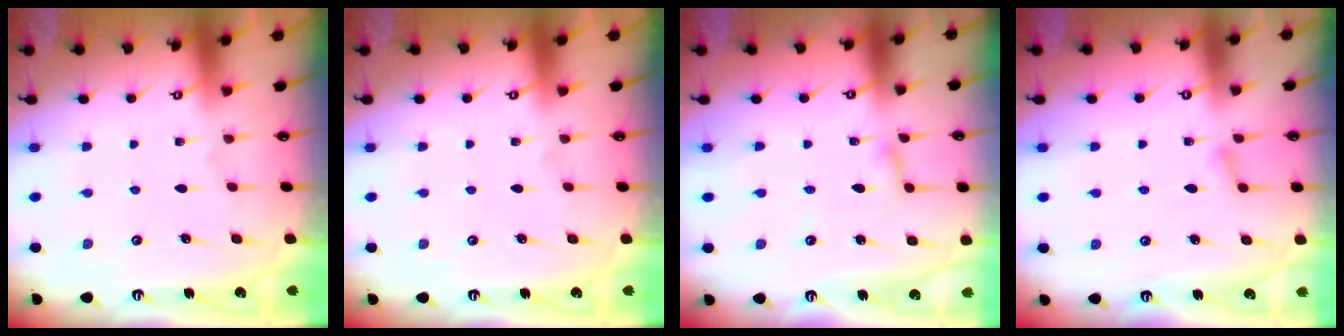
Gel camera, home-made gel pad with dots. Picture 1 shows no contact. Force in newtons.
{"total": 0.0}
{"total": 2.4, "press": 2.4, "slide": 0.2}
{"total": 4.9, "press": 4.9, "slide": 0.5}